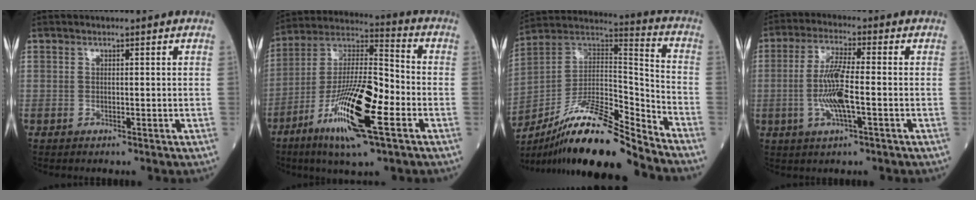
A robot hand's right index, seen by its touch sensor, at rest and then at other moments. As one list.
[{"total": 18.1, "force": [-7.3, 2.8, 16.3], "torque": [-0.320, -0.016, -0.131]}, {"total": 18.8, "force": [-14.8, 1.8, 11.5], "torque": [-0.223, 0.020, -0.266]}, {"total": 8.0, "force": [-1.5, 0.8, 7.8], "torque": [-0.160, -0.003, -0.033]}]